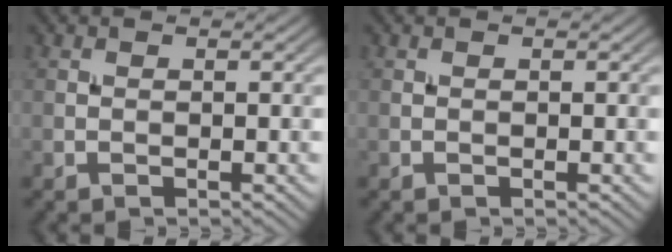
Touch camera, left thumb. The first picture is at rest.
{"total": 0.0}